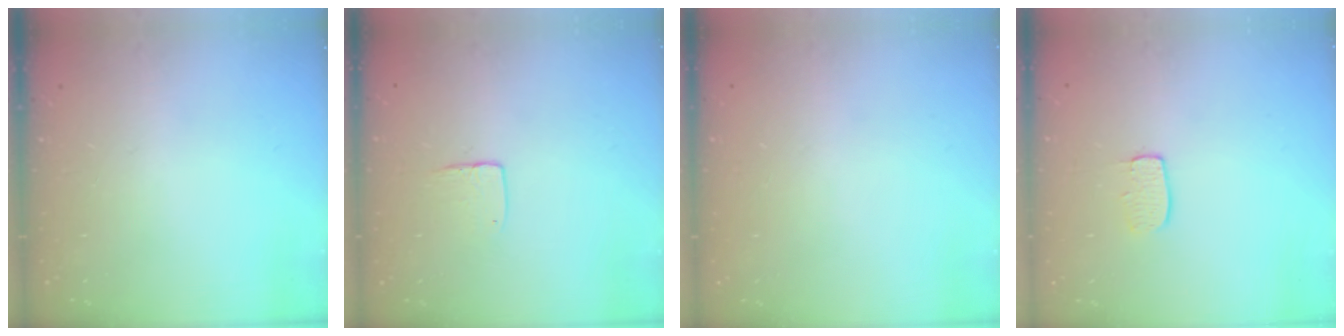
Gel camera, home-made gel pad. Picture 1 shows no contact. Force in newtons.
{"total": 4.3, "press": 4.3, "slide": 0.4}
{"total": 0.0}
{"total": 5.2, "press": 5.2, "slide": 0.3}